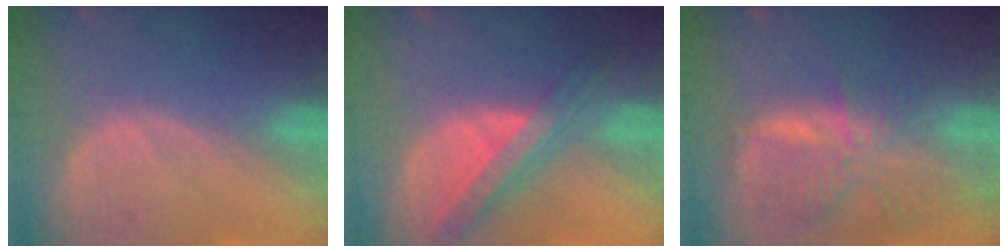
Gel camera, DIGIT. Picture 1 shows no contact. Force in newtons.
{"total": 8.0, "press": 7.1, "slide": 3.7}
{"total": 8.7, "press": 7.5, "slide": 4.3}